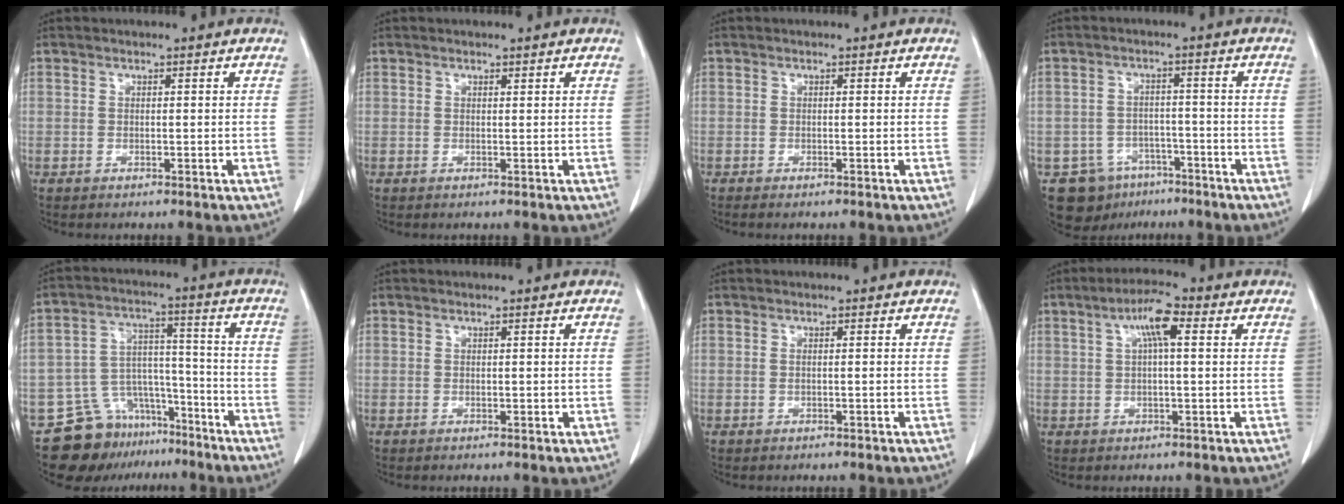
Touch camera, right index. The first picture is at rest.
{"total": 0.0}
{"total": 0.8, "force": [-0.7, 0.0, 0.5], "torque": [-0.009, -0.003, -0.009]}
{"total": 8.3, "force": [-5.1, 6.4, 1.5], "torque": [-0.029, 0.015, -0.069]}
{"total": 12.2, "force": [-9.3, 7.3, 2.9], "torque": [-0.039, 0.053, -0.143]}
{"total": 0.7, "force": [0.0, 0.3, 0.6], "torque": [-0.012, -0.002, 0.003]}
{"total": 0.8, "force": [-0.1, 0.1, 0.7], "torque": [-0.017, -0.001, 0.001]}
{"total": 5.7, "force": [1.9, 1.0, 5.3], "torque": [-0.099, 0.018, 0.030]}